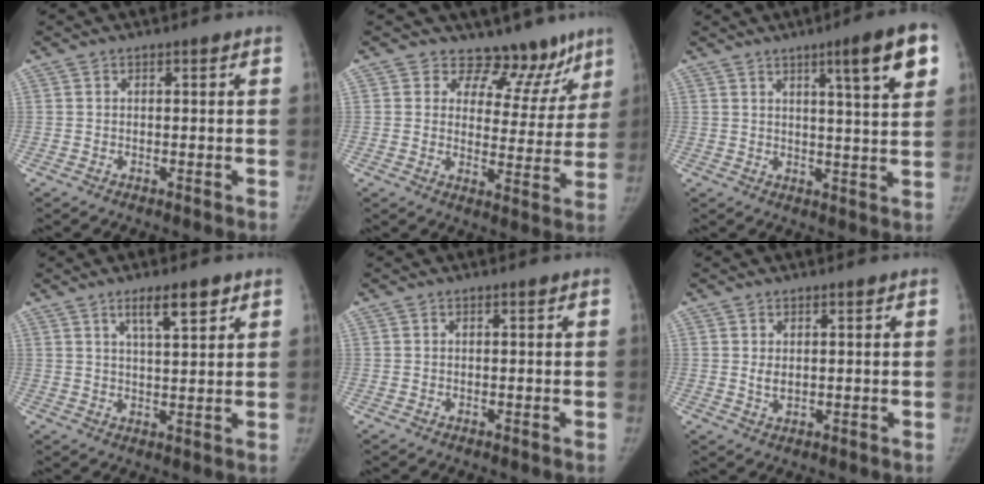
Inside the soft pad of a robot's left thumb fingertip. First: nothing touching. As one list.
[{"total": 12.3, "force": [9.8, 7.0, 2.4], "torque": [0.031, -0.064, 0.114]}, {"total": 10.4, "force": [5.1, 0.9, 9.1], "torque": [-0.119, -0.019, 0.068]}, {"total": 6.0, "force": [3.7, 1.5, 4.5], "torque": [-0.061, -0.019, 0.063]}, {"total": 0.0}, {"total": 1.9, "force": [0.5, 1.1, 1.4], "torque": [-0.020, -0.005, 0.014]}]